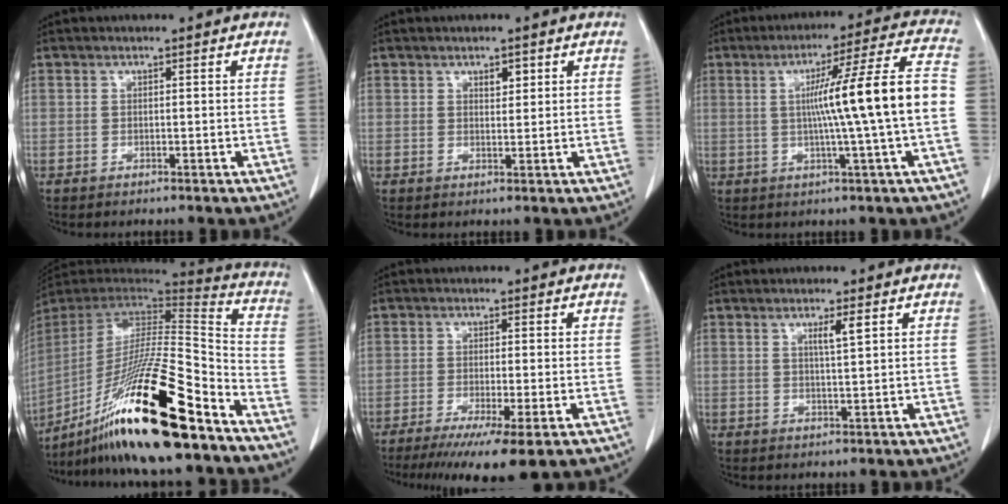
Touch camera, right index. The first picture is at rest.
{"total": 1.7, "force": [0.9, 0.9, 1.2], "torque": [-0.015, -0.003, 0.015]}
{"total": 13.6, "force": [-0.5, -1.7, 13.5], "torque": [-0.203, 0.011, -0.009]}
{"total": 27.3, "force": [-18.1, 1.9, 20.4], "torque": [-0.365, -0.035, -0.319]}
{"total": 9.4, "force": [-6.0, 0.4, 7.2], "torque": [-0.107, -0.024, -0.094]}
{"total": 2.5, "force": [1.2, -0.1, 2.2], "torque": [-0.041, -0.001, 0.021]}